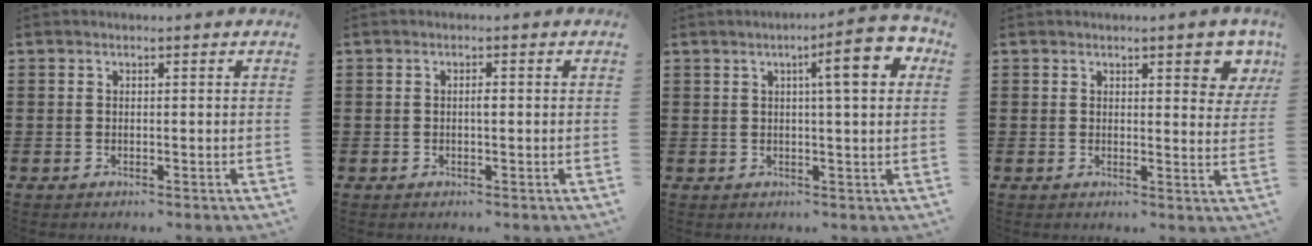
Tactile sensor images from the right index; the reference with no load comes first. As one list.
[{"total": 1.0, "force": [-0.1, 0.2, 1.0], "torque": [-0.019, -0.003, -0.001]}, {"total": 8.4, "force": [2.9, 1.2, 7.8], "torque": [-0.116, -0.009, 0.036]}, {"total": 4.2, "force": [2.3, 1.3, 3.3], "torque": [-0.045, -0.003, 0.035]}]